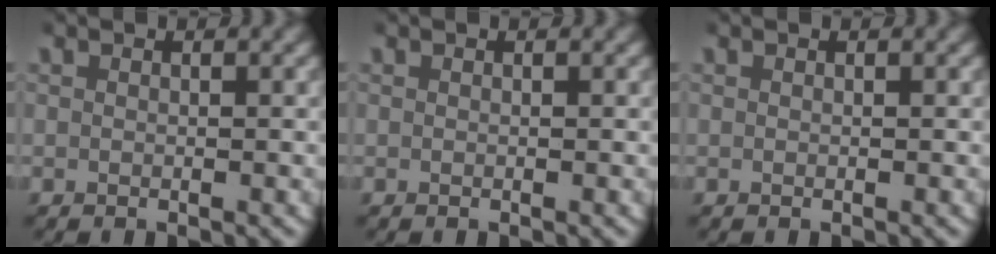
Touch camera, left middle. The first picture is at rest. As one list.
[{"total": 0.0}, {"total": 0.0}]